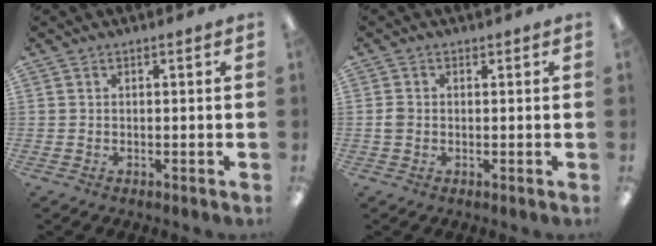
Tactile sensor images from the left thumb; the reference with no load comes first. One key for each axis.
{"total": 1.9, "fx": -0.1, "fy": 1.7, "fz": 1.0, "tx": -0.018, "ty": 0.006, "tz": -0.002}